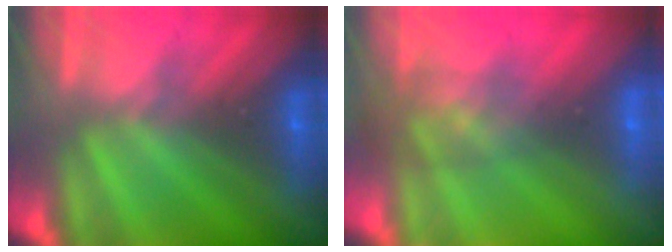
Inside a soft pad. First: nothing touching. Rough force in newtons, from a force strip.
{"total": 7.1}